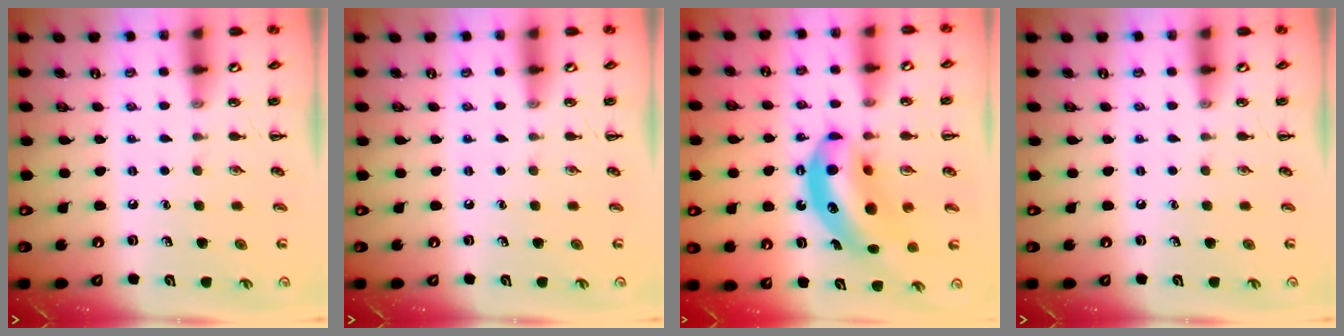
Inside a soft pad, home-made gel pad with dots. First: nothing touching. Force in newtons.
{"total": 0.0}
{"total": 12.3, "press": 12.0, "slide": 2.8}
{"total": 0.0}